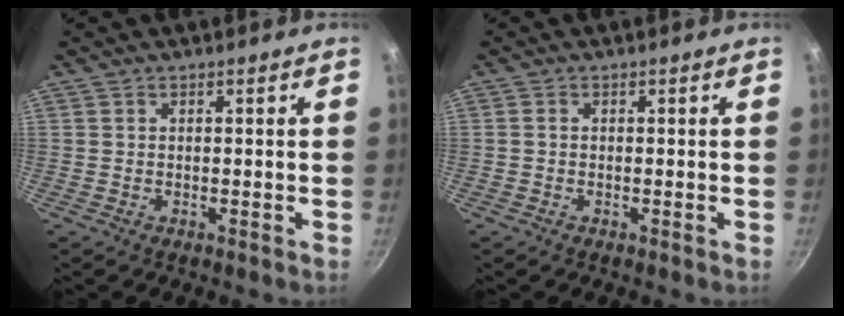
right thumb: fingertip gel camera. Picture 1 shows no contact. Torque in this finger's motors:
{"motor_torque": [-0.45, -0.02, -0.21, -0.05, 0.07]}